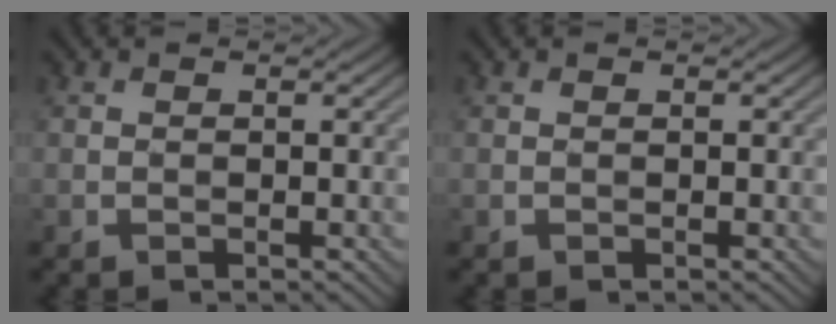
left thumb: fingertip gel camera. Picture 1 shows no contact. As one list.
[{"total": 0.0}]